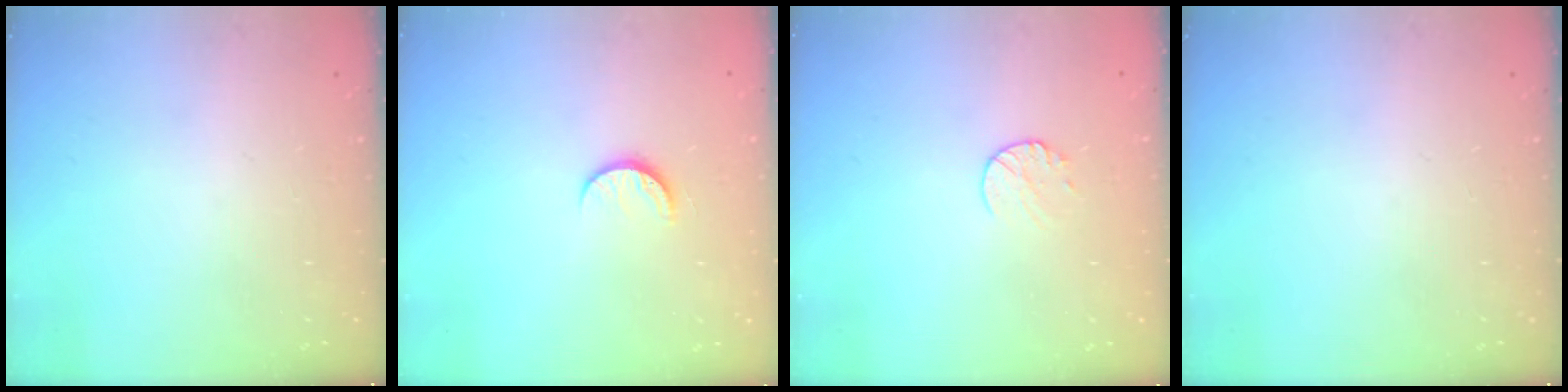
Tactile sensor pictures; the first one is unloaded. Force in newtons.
{"total": 6.2, "press": 6.2, "slide": 0.6}
{"total": 6.7, "press": 6.6, "slide": 0.6}
{"total": 0.0}